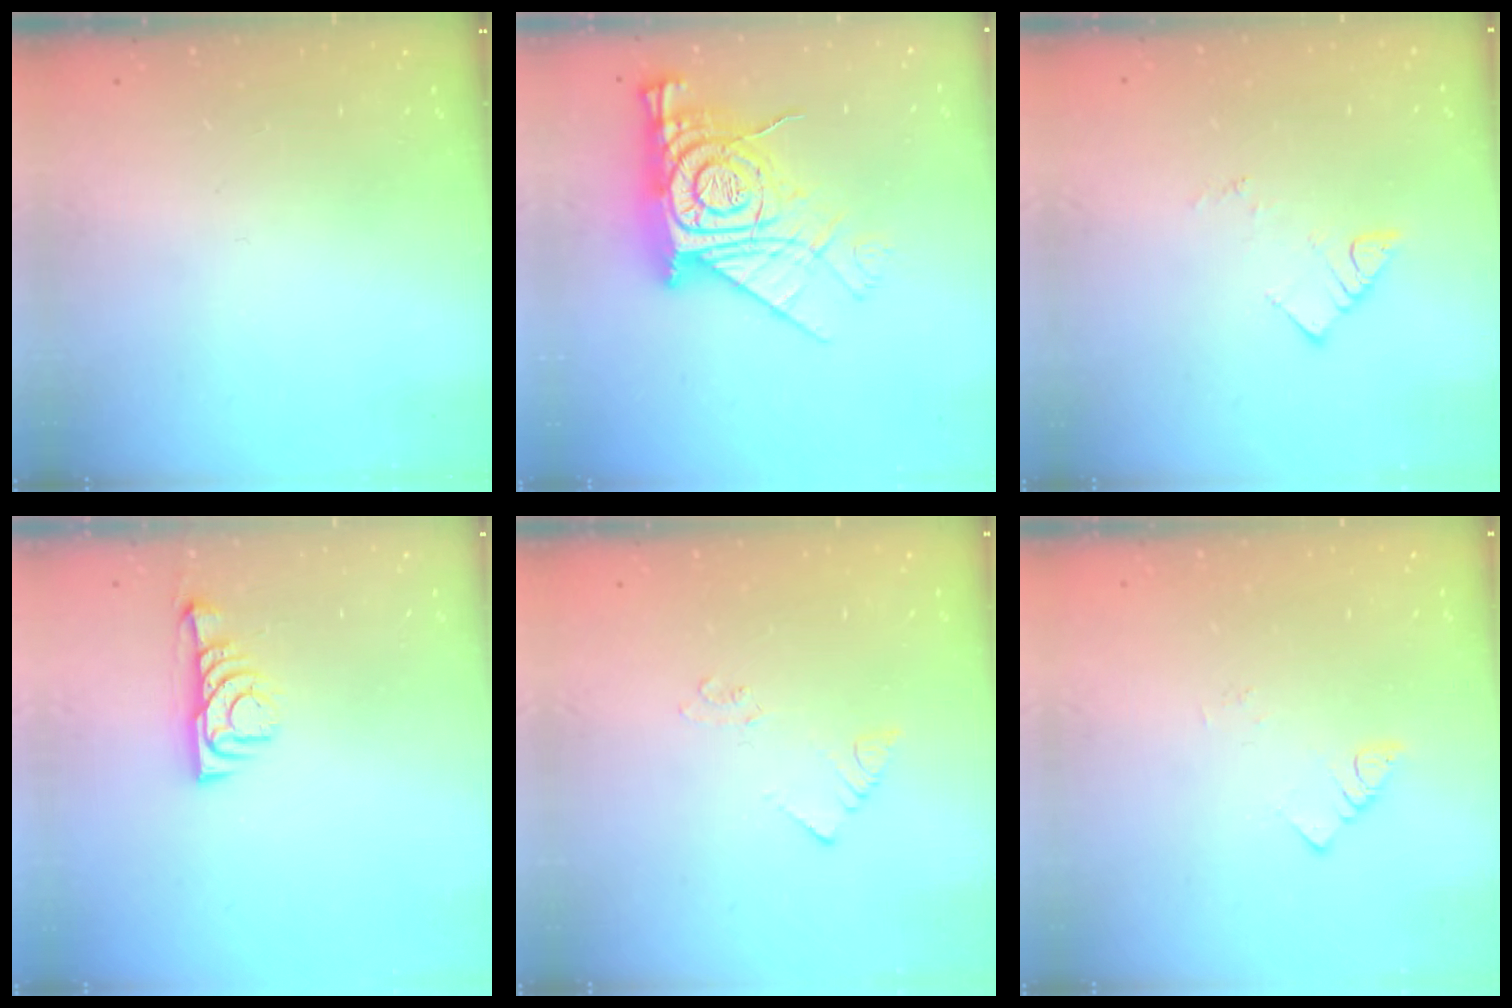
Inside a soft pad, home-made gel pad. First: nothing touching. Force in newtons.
{"total": 19.1, "press": 19.0, "slide": 1.8}
{"total": 4.2, "press": 4.1, "slide": 0.5}
{"total": 6.0, "press": 5.9, "slide": 0.7}
{"total": 1.9, "press": 1.9, "slide": 0.1}
{"total": 2.1, "press": 2.1, "slide": 0.3}